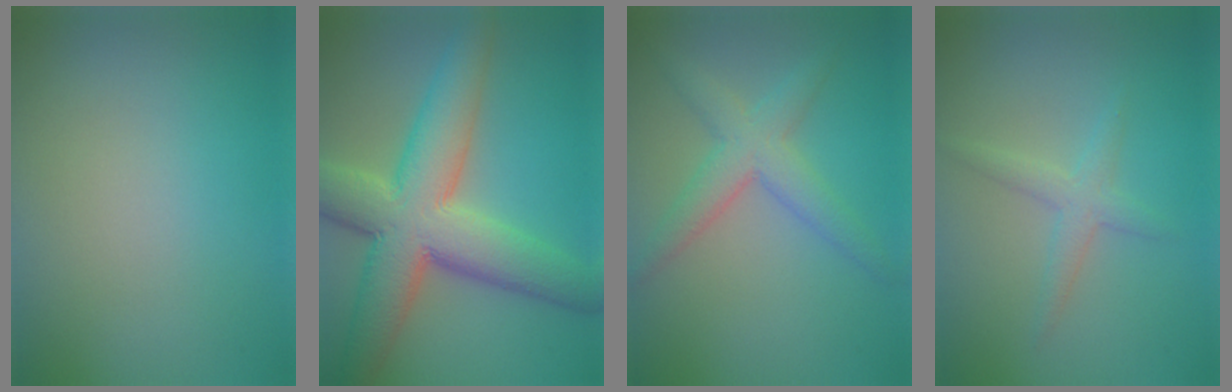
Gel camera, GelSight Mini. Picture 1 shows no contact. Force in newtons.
{"total": 10.6, "press": 10.6, "slide": 0.3}
{"total": 3.9, "press": 3.9, "slide": 0.1}
{"total": 2.0, "press": 2.0, "slide": 0.1}